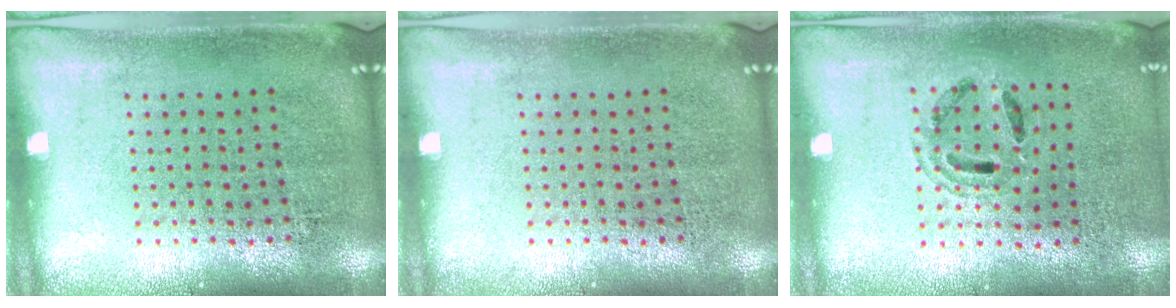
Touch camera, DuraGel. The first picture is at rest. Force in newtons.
{"total": 0.0}
{"total": 1.0, "press": 1.0, "slide": 0.1}